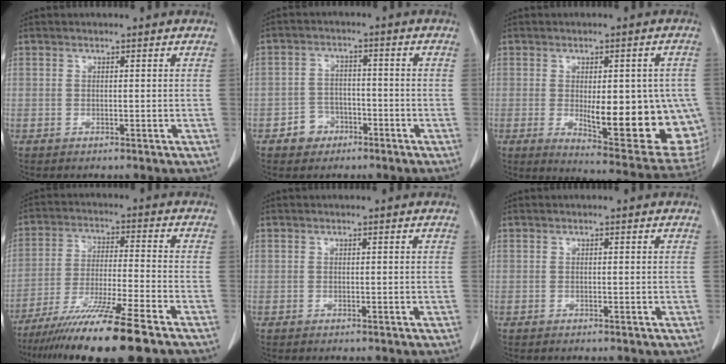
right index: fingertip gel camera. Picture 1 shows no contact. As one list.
[{"total": 4.4, "force": [-2.3, 3.6, 0.8], "torque": [-0.007, 0.013, -0.036]}, {"total": 18.8, "force": [-2.9, 6.0, 17.5], "torque": [-0.154, -0.001, -0.012]}, {"total": 14.9, "force": [-10.9, -0.8, 10.1], "torque": [-0.183, -0.048, -0.186]}, {"total": 0.0}, {"total": 0.0}]